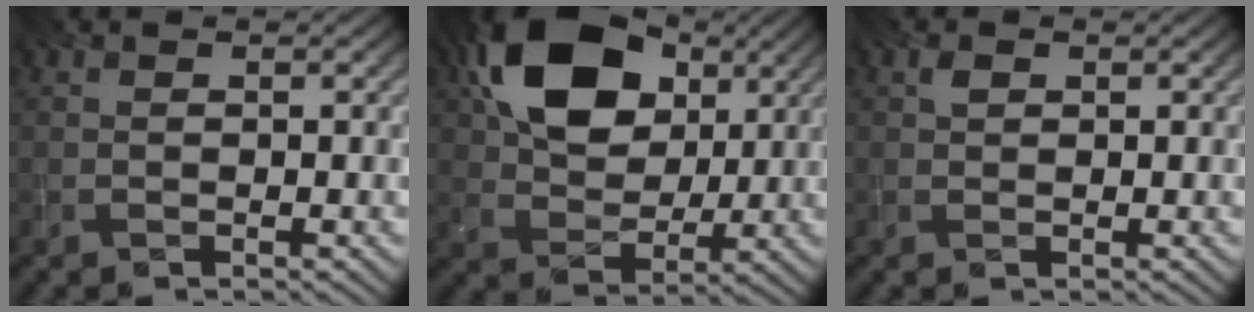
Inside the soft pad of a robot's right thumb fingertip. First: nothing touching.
{"total": 14.9, "force": [5.6, 10.0, 9.5], "torque": [-0.197, 0.019, 0.099]}
{"total": 1.0, "force": [0.5, 0.6, 0.7], "torque": [-0.015, 0.002, 0.009]}